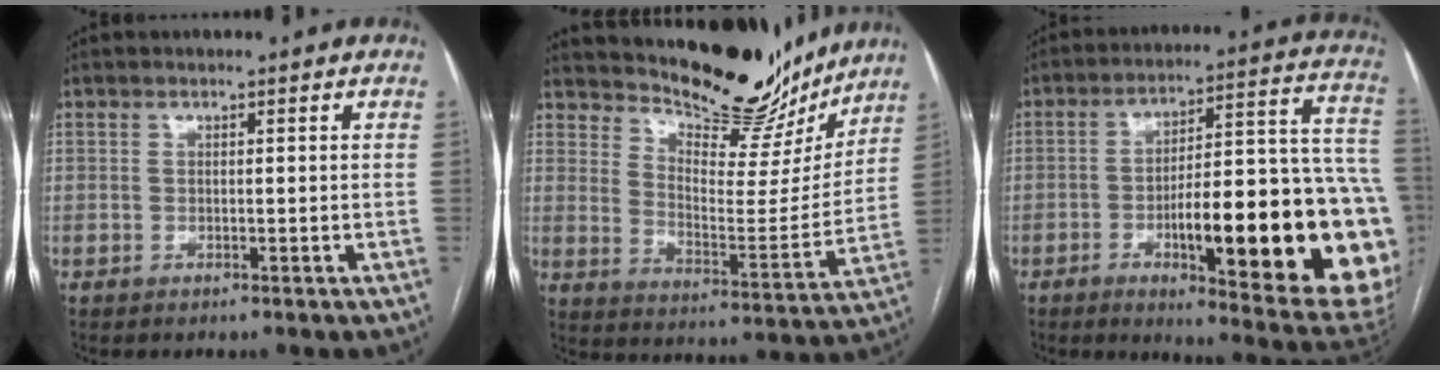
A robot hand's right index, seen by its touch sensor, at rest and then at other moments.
{"total": 16.3, "force": [15.1, 4.3, 4.2], "torque": [-0.058, -0.039, 0.212]}
{"total": 30.1, "force": [-6.9, 5.2, 28.9], "torque": [-0.306, 0.008, -0.091]}